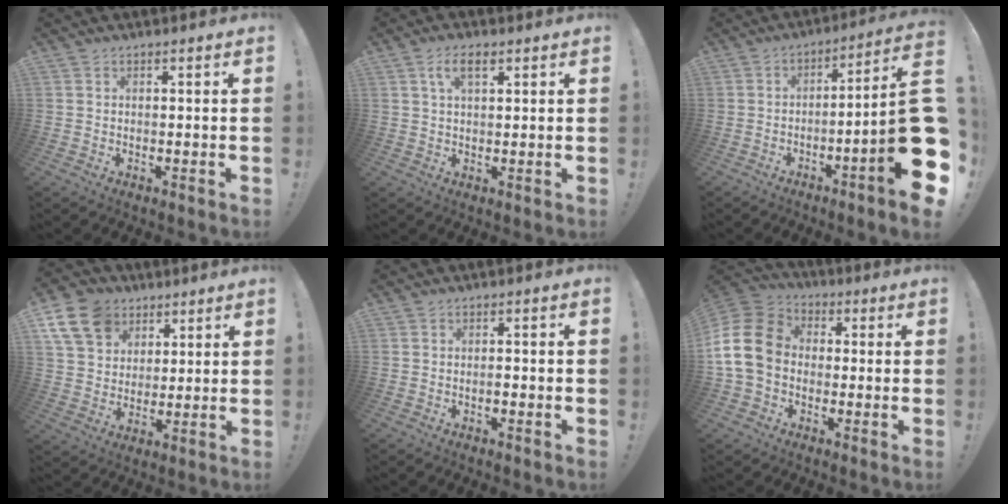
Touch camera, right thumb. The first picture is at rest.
{"total": 5.3, "force": [2.3, 2.2, 4.2], "torque": [-0.077, 0.002, 0.039]}
{"total": 19.9, "force": [-5.2, 1.9, 19.1], "torque": [-0.279, 0.013, -0.082]}
{"total": 14.0, "force": [6.6, 10.8, 6.0], "torque": [-0.095, -0.031, 0.134]}
{"total": 1.1, "force": [-0.7, 0.3, 0.7], "torque": [-0.011, 0.002, -0.013]}
{"total": 16.1, "force": [0.0, 12.3, 10.3], "torque": [-0.194, 0.028, 0.007]}